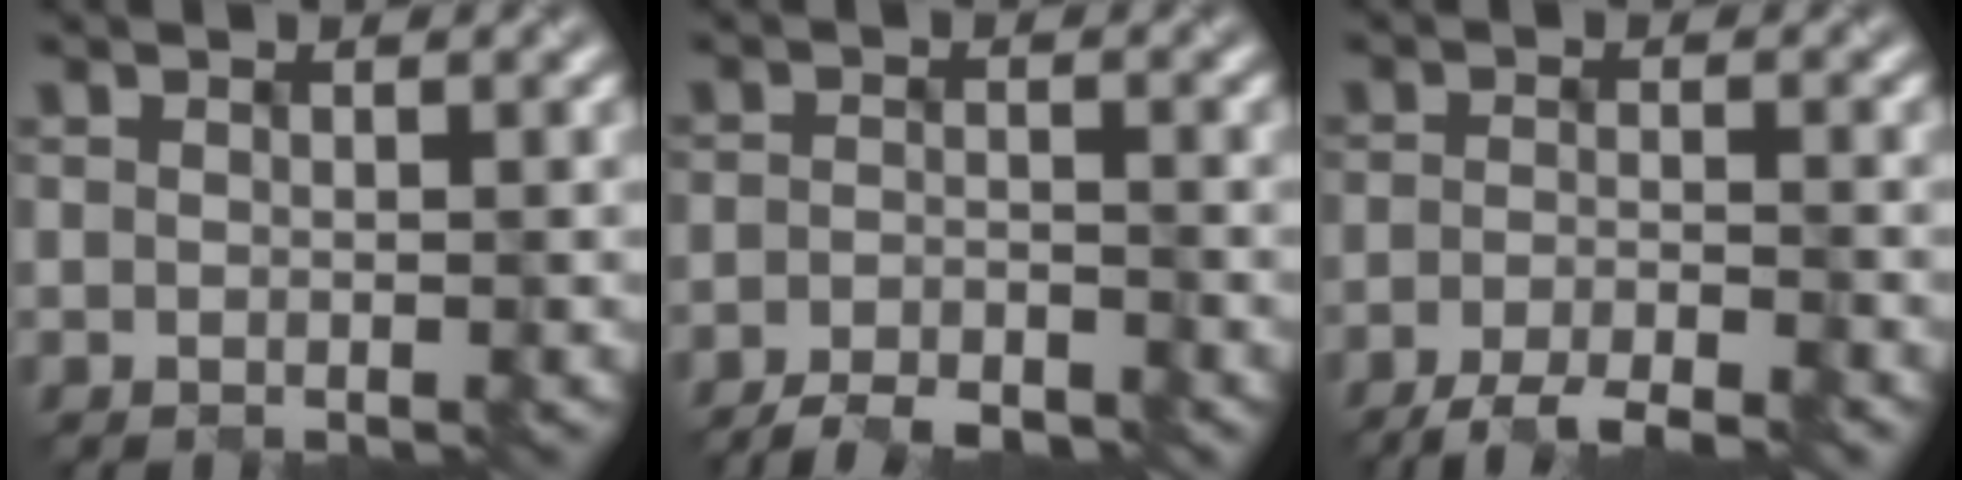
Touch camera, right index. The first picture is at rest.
{"total": 3.9, "force": [-3.5, 0.6, 1.5], "torque": [-0.019, -0.005, -0.062]}
{"total": 4.3, "force": [-3.5, 0.6, 2.5], "torque": [-0.034, -0.006, -0.065]}